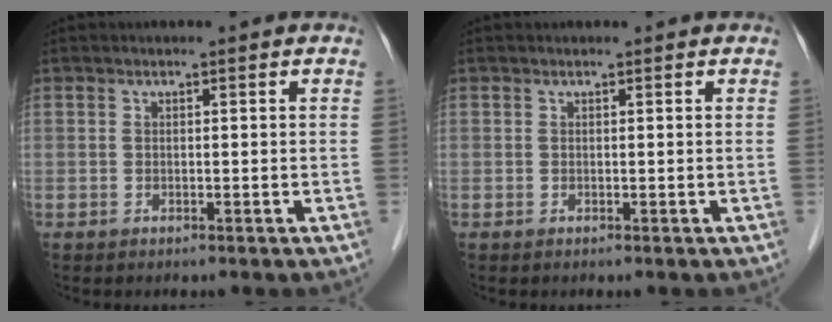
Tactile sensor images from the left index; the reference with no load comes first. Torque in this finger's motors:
{"motor_torque": [0.13, 0.04, 0.00, -0.01]}